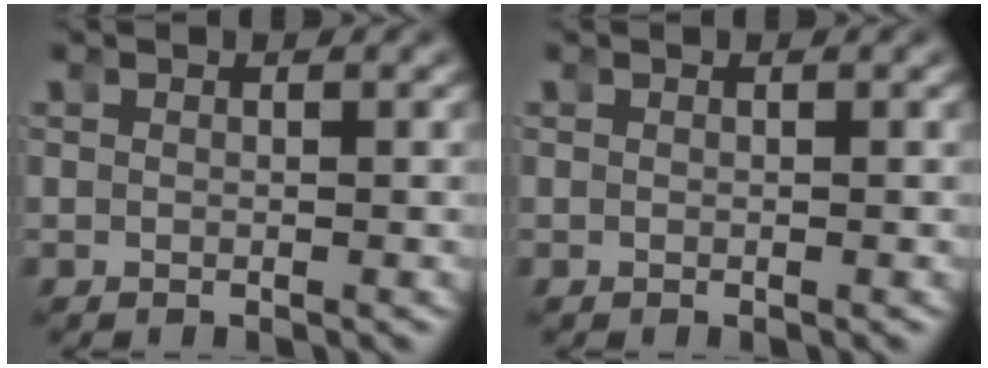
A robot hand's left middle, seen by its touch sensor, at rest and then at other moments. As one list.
[{"total": 0.0}]